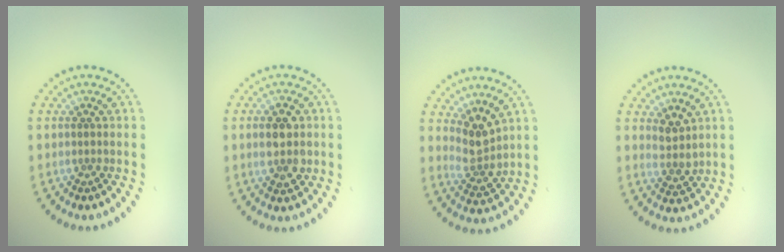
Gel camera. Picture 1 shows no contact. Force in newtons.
{"total": 2.9, "press": 2.9, "slide": 0.2}
{"total": 3.0, "press": 2.3, "slide": 1.9}
{"total": 2.1, "press": 1.8, "slide": 1.1}